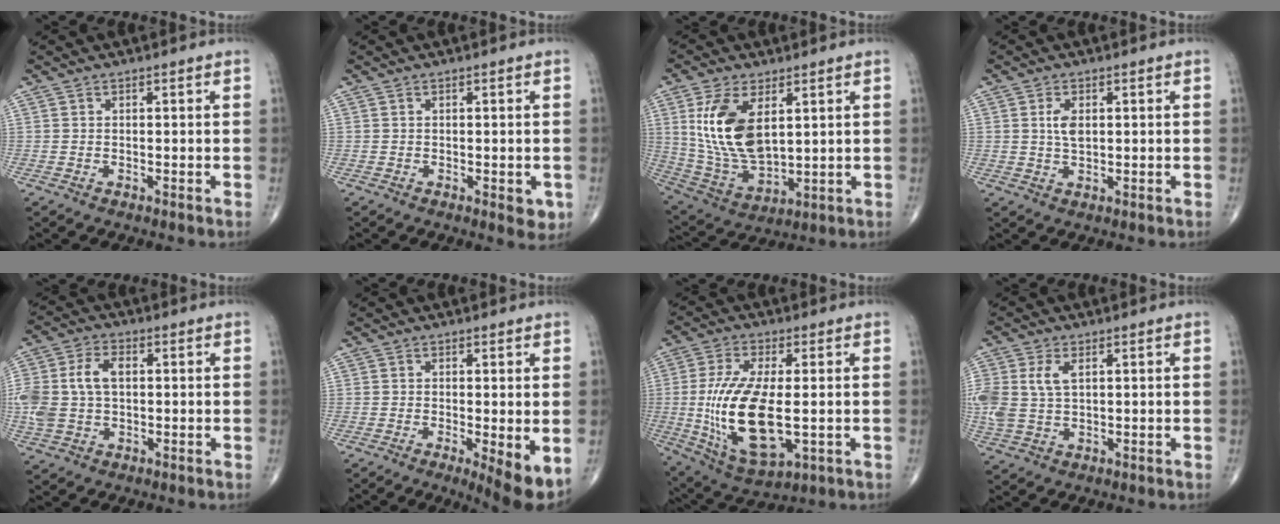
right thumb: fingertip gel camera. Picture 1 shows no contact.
{"total": 2.8, "force": [-0.7, 1.2, 2.4], "torque": [-0.013, -0.004, -0.007]}
{"total": 15.4, "force": [4.3, 8.0, 12.4], "torque": [-0.238, -0.022, 0.096]}
{"total": 3.4, "force": [0.7, 1.8, 2.7], "torque": [-0.047, -0.004, 0.013]}
{"total": 11.2, "force": [0.9, 7.3, 8.5], "torque": [-0.193, 0.020, 0.019]}
{"total": 6.0, "force": [-1.3, 1.3, 5.7], "torque": [-0.084, -0.019, -0.021]}
{"total": 17.7, "force": [-1.5, 7.5, 15.9], "torque": [-0.317, -0.018, -0.010]}
{"total": 8.3, "force": [1.9, 5.0, 6.4], "torque": [-0.158, 0.008, 0.045]}